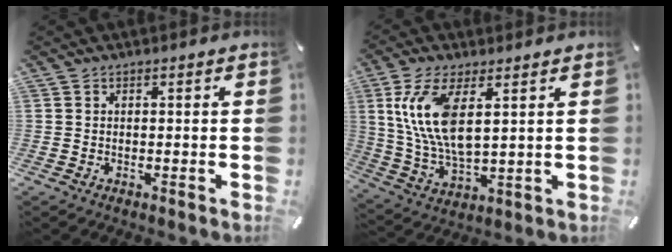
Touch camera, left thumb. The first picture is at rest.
{"total": 12.3, "force": [4.2, 5.2, 10.3], "torque": [-0.231, -0.014, 0.076]}